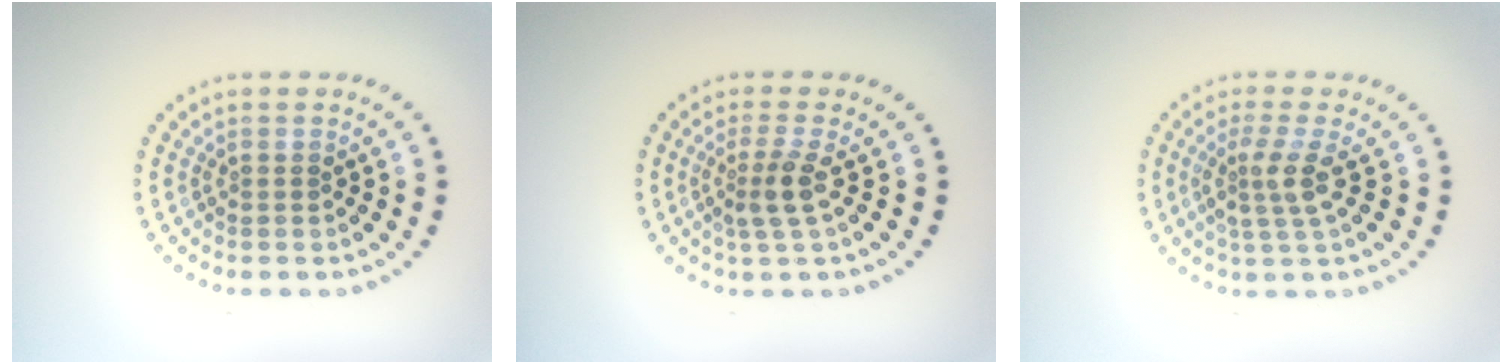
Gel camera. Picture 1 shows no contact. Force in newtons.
{"total": 2.4, "press": 1.8, "slide": 1.5}
{"total": 2.8, "press": 2.2, "slide": 1.7}